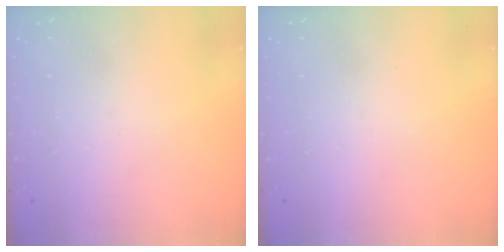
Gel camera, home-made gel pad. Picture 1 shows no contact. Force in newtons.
{"total": 0.0}